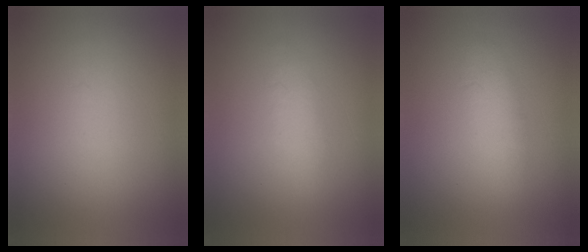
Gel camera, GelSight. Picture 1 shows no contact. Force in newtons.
{"total": 1.9}
{"total": 2.2}